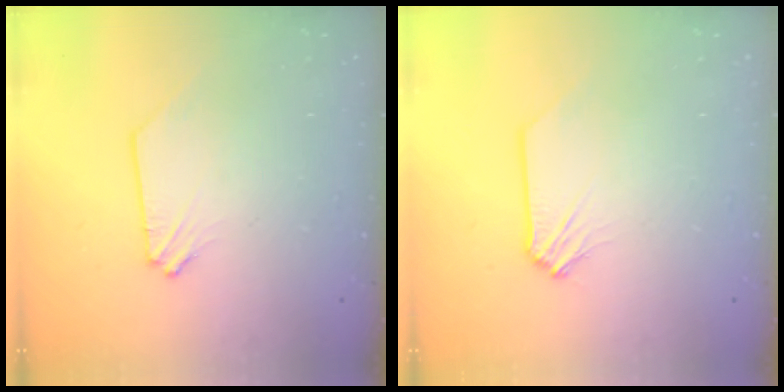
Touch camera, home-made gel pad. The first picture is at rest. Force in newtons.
{"total": 0.0}